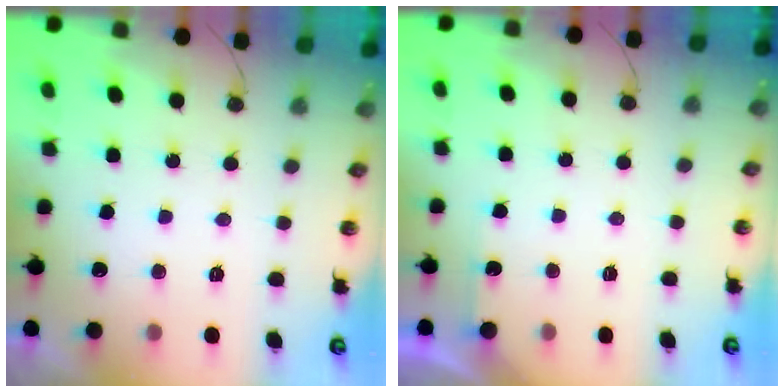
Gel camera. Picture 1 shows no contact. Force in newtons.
{"total": 1.7, "press": 1.7, "slide": 0.3}